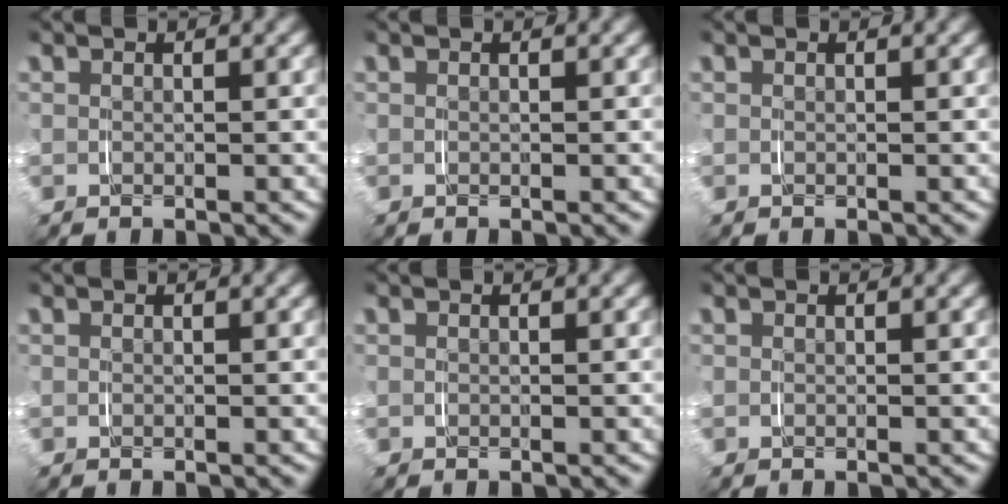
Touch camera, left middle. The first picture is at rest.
{"total": 0.0}
{"total": 0.0}
{"total": 0.0}
{"total": 0.0}
{"total": 0.0}